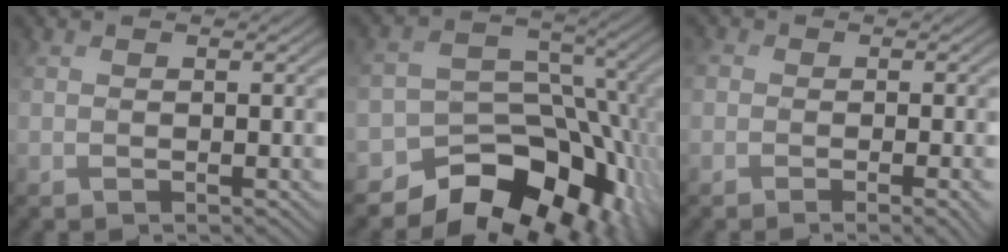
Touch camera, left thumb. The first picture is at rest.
{"total": 12.5, "force": [-7.5, 8.6, 5.0], "torque": [-0.084, -0.002, -0.109]}
{"total": 4.9, "force": [-2.2, 2.7, 3.4], "torque": [-0.038, -0.003, -0.022]}